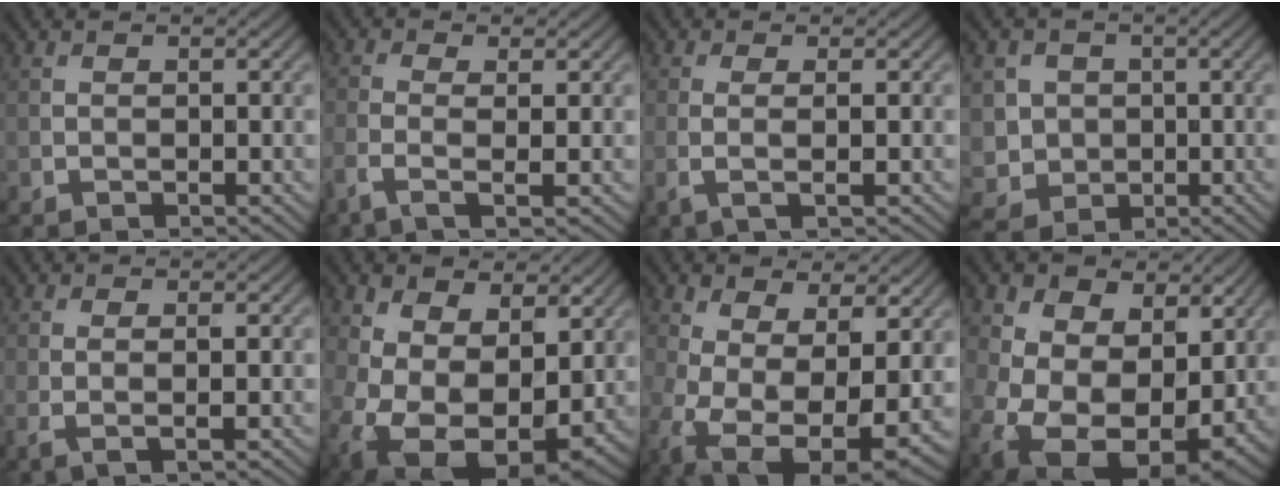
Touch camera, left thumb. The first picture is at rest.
{"total": 3.4, "force": [-1.1, 0.8, 3.1], "torque": [-0.071, 0.001, -0.031]}
{"total": 2.4, "force": [-0.2, 0.3, 2.4], "torque": [-0.046, 0.002, -0.008]}
{"total": 5.5, "force": [0.1, 5.2, 1.8], "torque": [-0.057, -0.011, -0.012]}
{"total": 2.3, "force": [-0.1, 0.3, 2.3], "torque": [-0.047, 0.000, -0.004]}
{"total": 14.8, "force": [0.1, 10.3, 10.6], "torque": [-0.225, -0.051, 0.026]}
{"total": 14.1, "force": [-2.4, 8.2, 11.2], "torque": [-0.241, -0.047, -0.018]}
{"total": 16.9, "force": [0.8, 12.5, 11.3], "torque": [-0.229, -0.029, 0.043]}